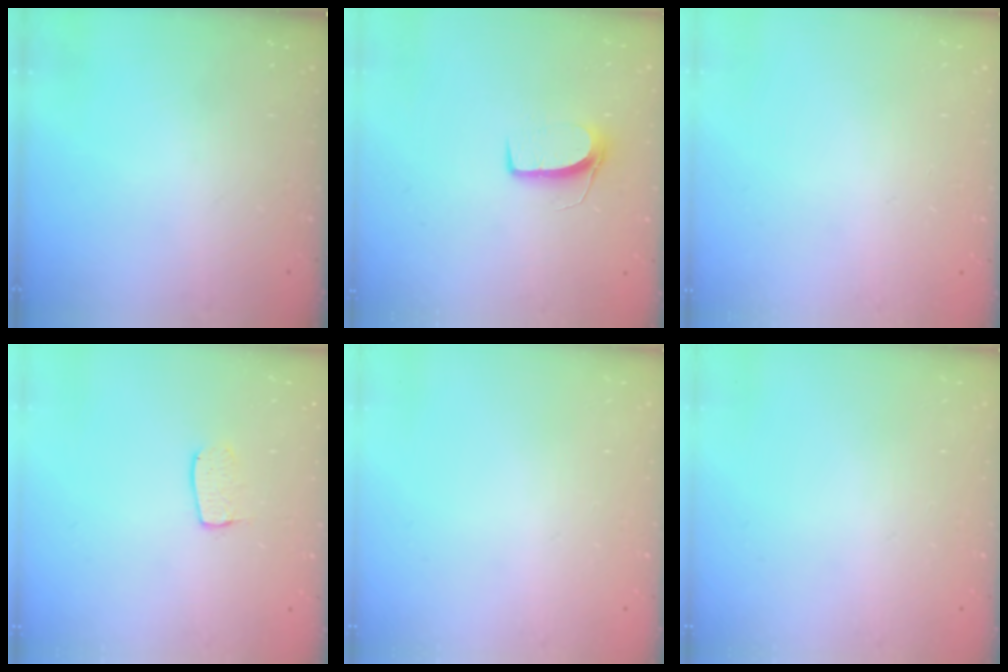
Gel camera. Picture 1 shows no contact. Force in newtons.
{"total": 7.0, "press": 7.0, "slide": 0.4}
{"total": 0.0}
{"total": 6.0, "press": 6.0, "slide": 0.4}
{"total": 0.0}
{"total": 0.0}